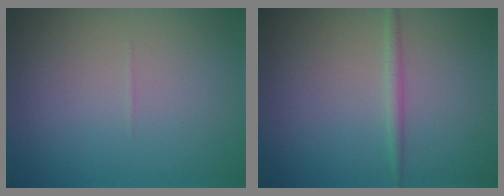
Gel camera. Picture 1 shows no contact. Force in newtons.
{"total": 1.1, "press": 1.1, "slide": 0.0}